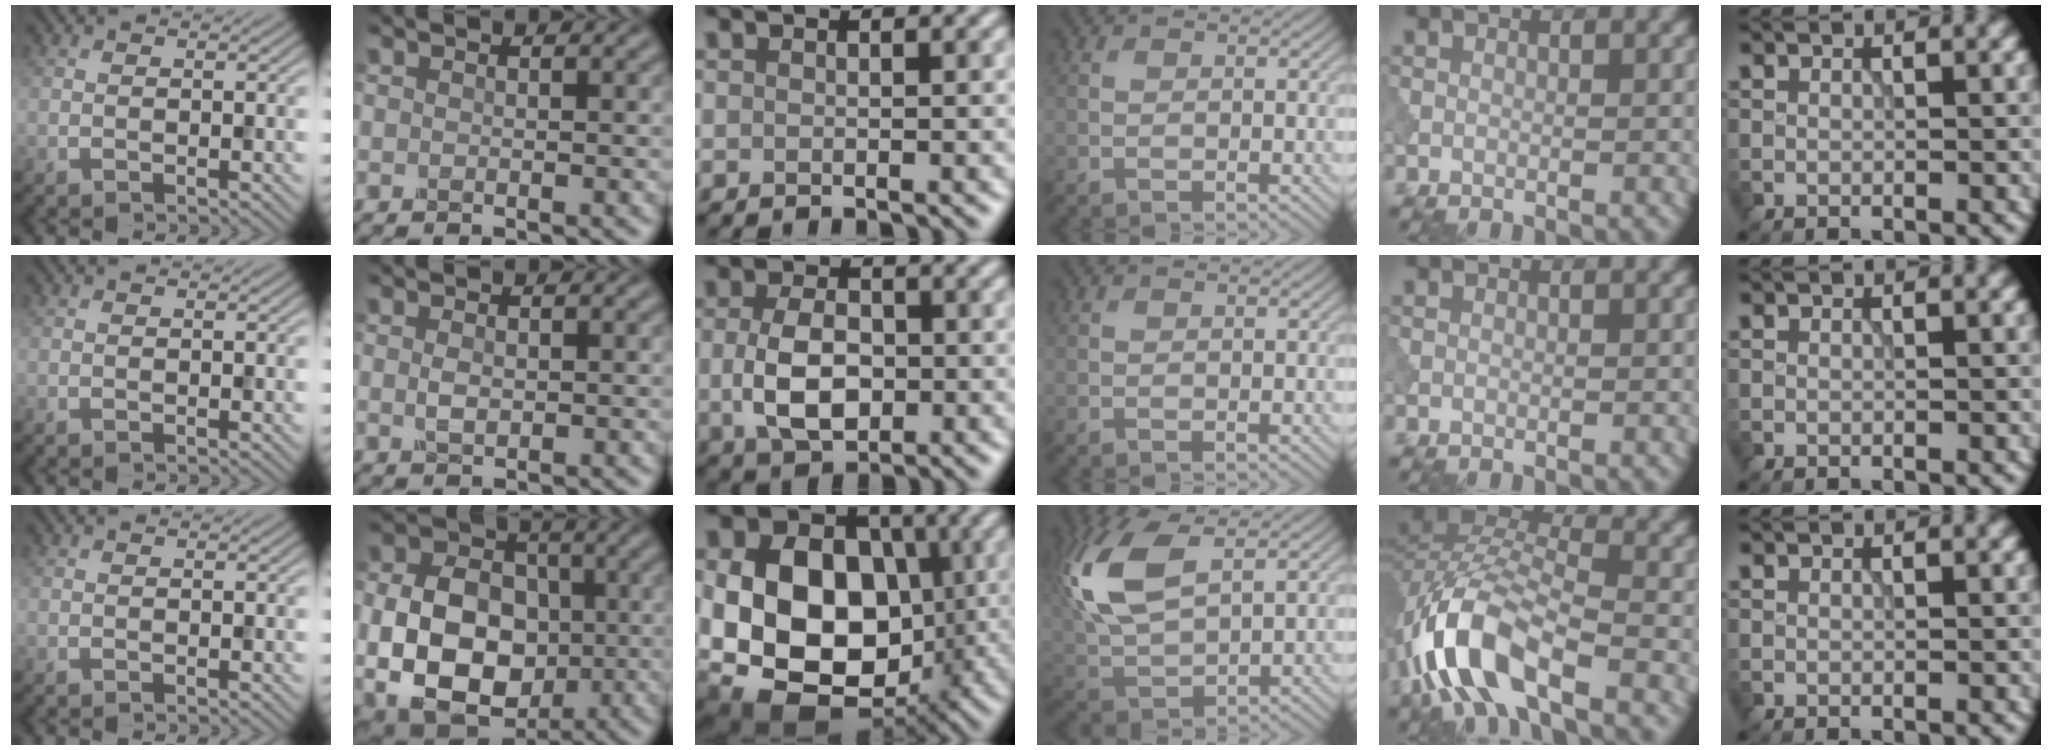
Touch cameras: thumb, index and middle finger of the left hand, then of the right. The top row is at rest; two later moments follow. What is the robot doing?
{"motion": "insert", "object": "peg toy"}